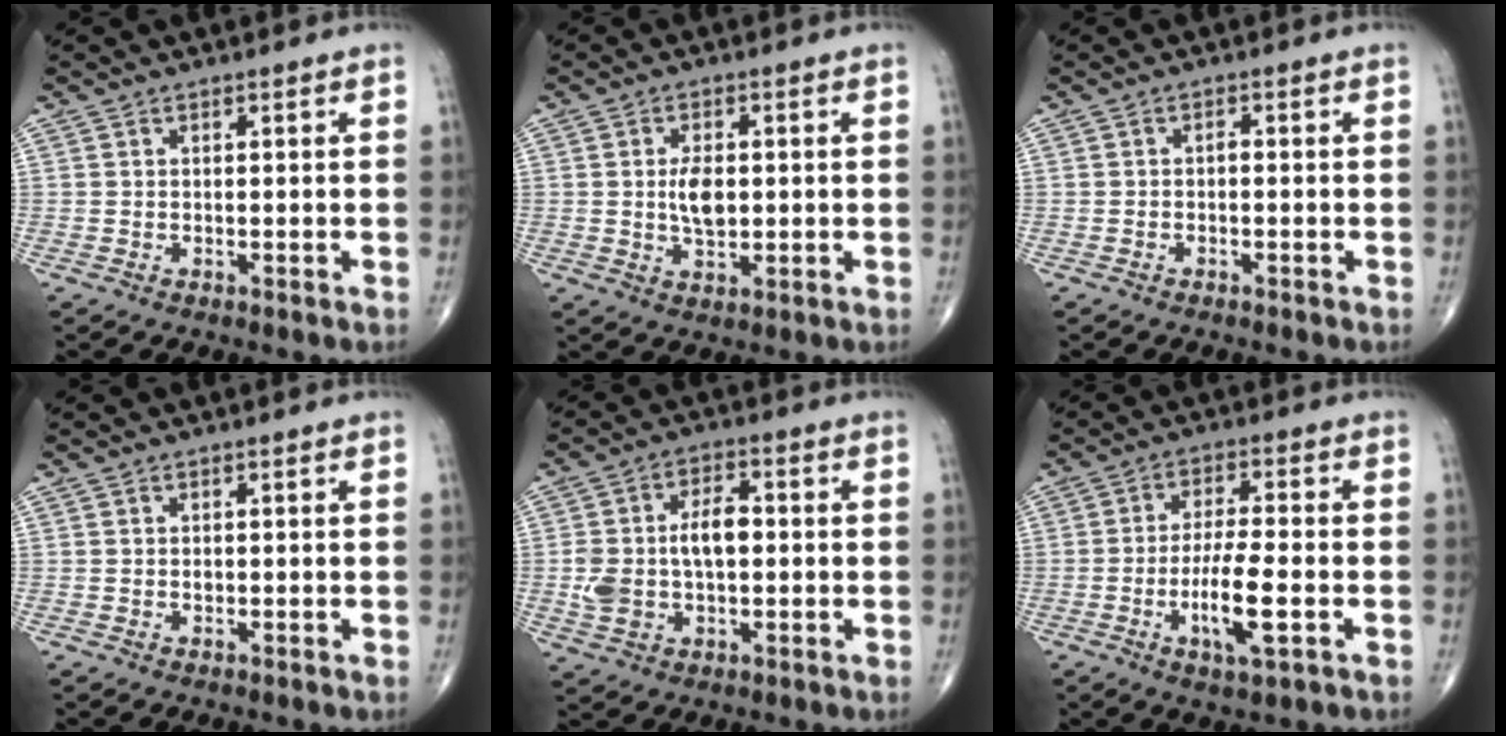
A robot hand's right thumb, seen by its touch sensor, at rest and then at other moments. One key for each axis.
{"total": 5.3, "fx": 0.2, "fy": 2.9, "fz": 4.5, "tx": -0.075, "ty": -0.005, "tz": 0.005}
{"total": 0.9, "fx": -0.3, "fy": 0.4, "fz": 0.7, "tx": -0.005, "ty": 0.007, "tz": -0.010}
{"total": 0.6, "fx": -0.1, "fy": 0.5, "fz": 0.4, "tx": -0.006, "ty": 0.001, "tz": -0.002}
{"total": 10.6, "fx": -0.2, "fy": 6.4, "fz": 8.5, "tx": -0.153, "ty": 0.024, "tz": 0.000}
{"total": 9.4, "fx": -2.9, "fy": 2.3, "fz": 8.7, "tx": -0.162, "ty": 0.007, "tz": -0.052}